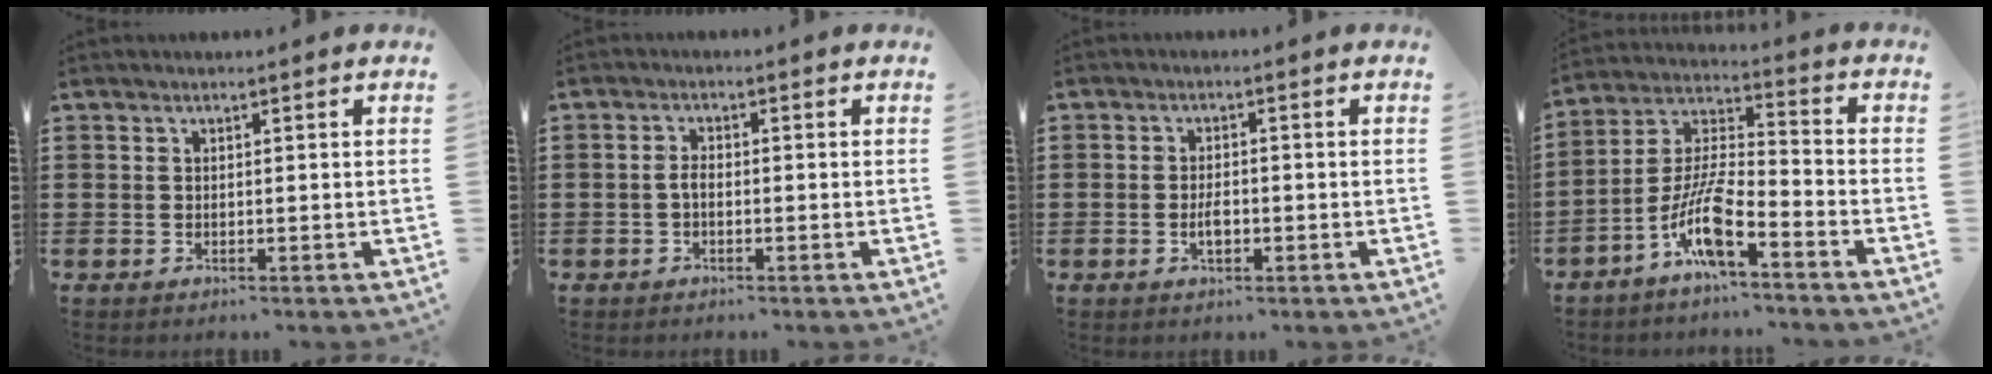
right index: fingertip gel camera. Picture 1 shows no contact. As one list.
[{"total": 1.7, "force": [-0.6, 0.7, 1.4], "torque": [-0.036, -0.002, -0.014]}, {"total": 2.5, "force": [-0.8, 1.1, 2.1], "torque": [-0.040, 0.002, -0.014]}, {"total": 9.7, "force": [-6.1, 2.1, 7.3], "torque": [-0.167, -0.009, -0.120]}]